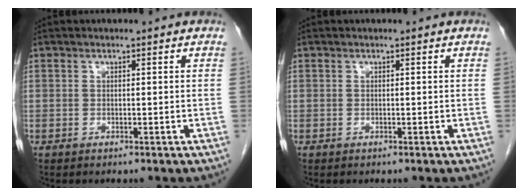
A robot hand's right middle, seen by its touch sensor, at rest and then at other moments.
{"total": 0.0}